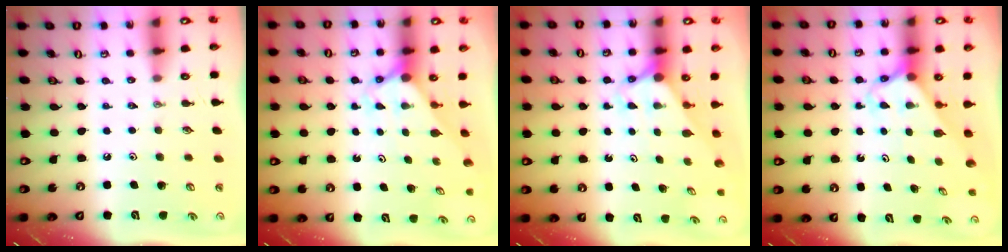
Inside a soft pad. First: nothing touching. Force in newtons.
{"total": 2.5, "press": 2.5, "slide": 0.3}
{"total": 2.9, "press": 2.9, "slide": 0.0}
{"total": 2.4, "press": 2.4, "slide": 0.1}